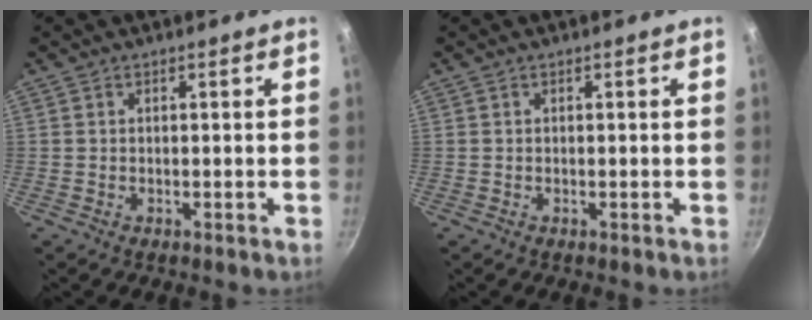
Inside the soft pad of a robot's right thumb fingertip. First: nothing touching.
{"total": 0.0}